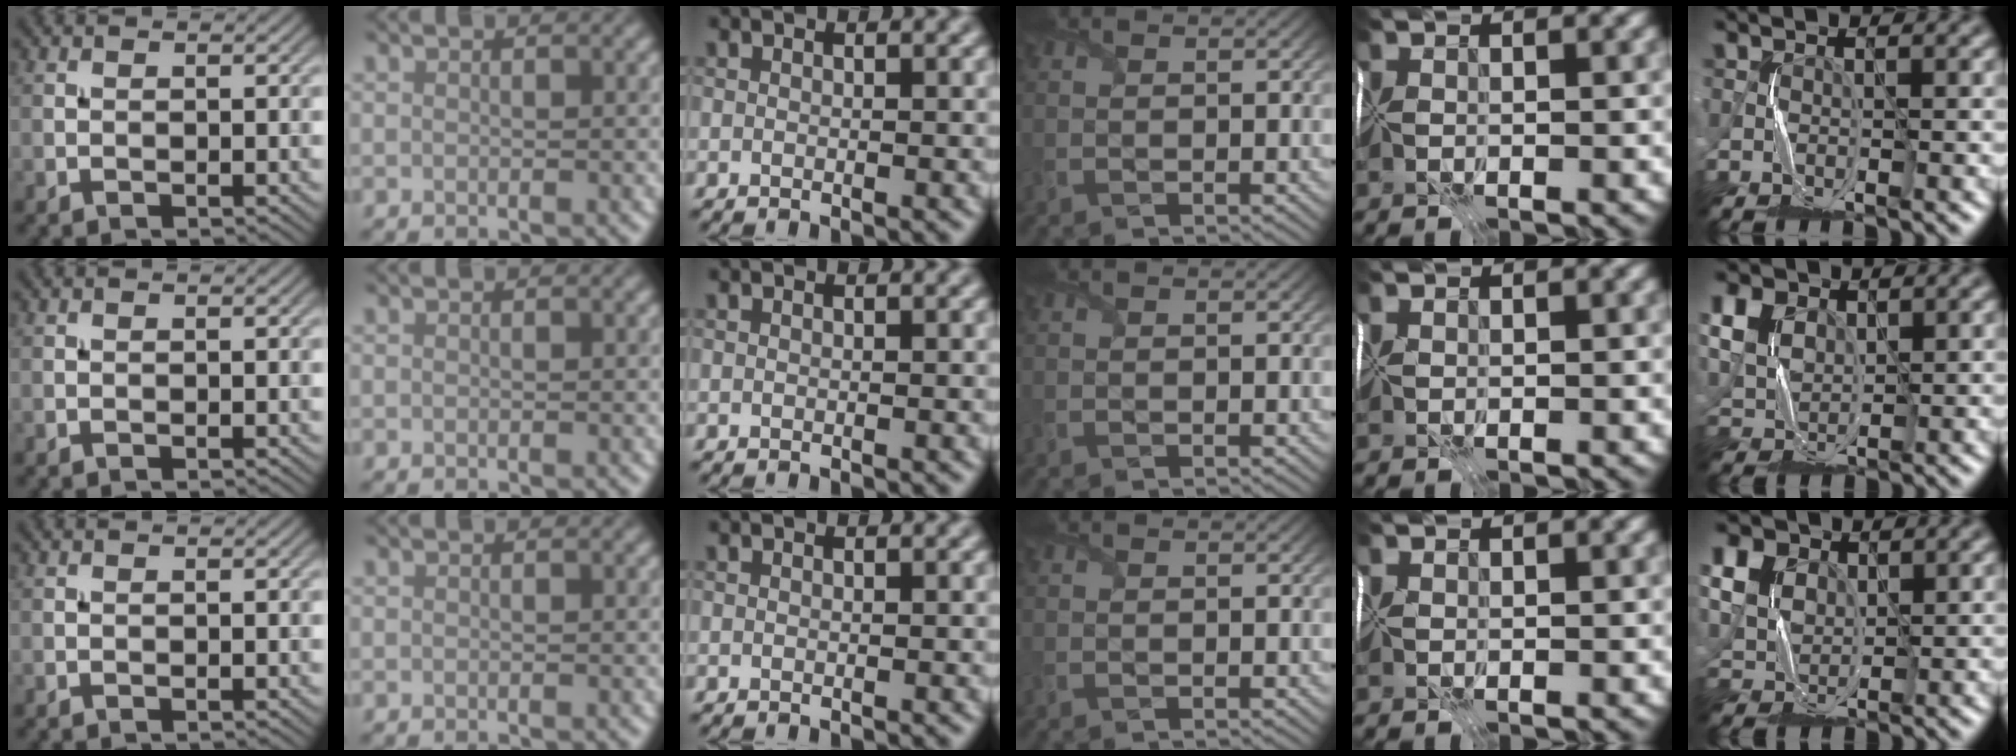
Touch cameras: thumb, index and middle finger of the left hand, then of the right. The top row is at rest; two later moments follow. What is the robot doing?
{"motion": "fold", "object": "shipping label"}